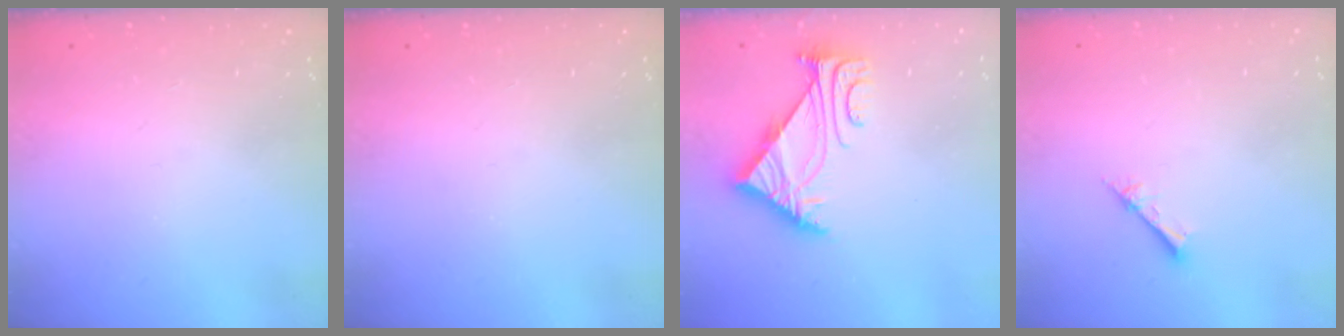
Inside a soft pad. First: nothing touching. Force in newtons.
{"total": 0.0}
{"total": 5.4, "press": 5.3, "slide": 0.9}
{"total": 2.1, "press": 2.1, "slide": 0.2}